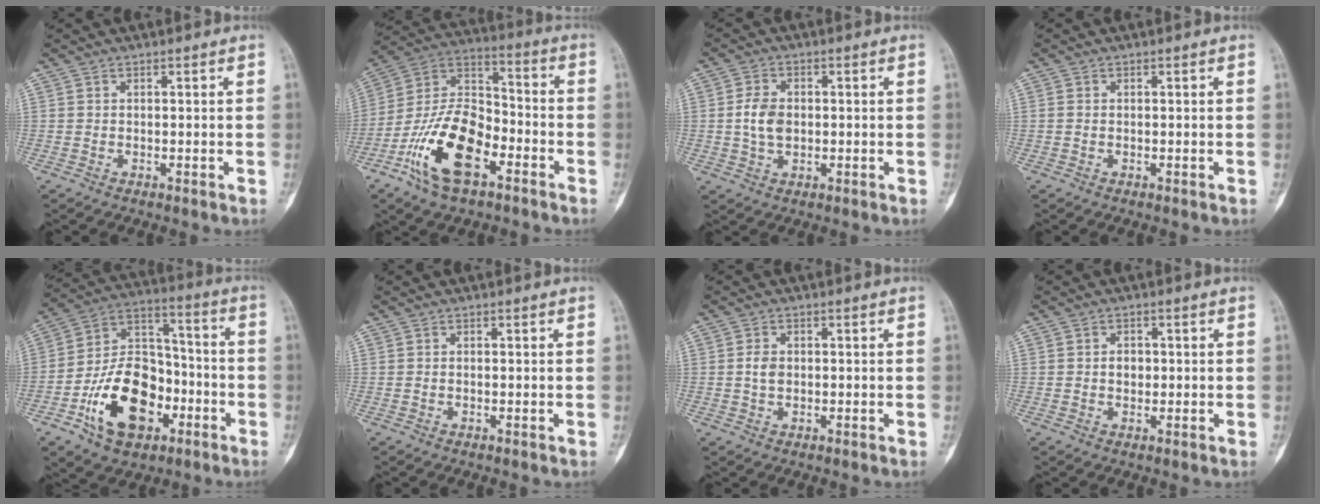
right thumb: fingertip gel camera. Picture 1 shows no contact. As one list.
[{"total": 18.2, "force": [-8.3, 9.4, 13.1], "torque": [-0.231, 0.060, -0.159]}, {"total": 5.3, "force": [0.0, 3.7, 3.9], "torque": [-0.071, 0.004, 0.000]}, {"total": 0.6, "force": [0.0, 0.5, 0.4], "torque": [-0.010, 0.001, 0.000]}, {"total": 19.3, "force": [-7.5, 12.6, 12.6], "torque": [-0.180, 0.062, -0.126]}, {"total": 0.0}, {"total": 2.6, "force": [0.1, 1.8, 1.8], "torque": [-0.030, 0.003, 0.002]}, {"total": 2.2, "force": [0.0, 1.7, 1.4], "torque": [-0.006, 0.004, 0.001]}]